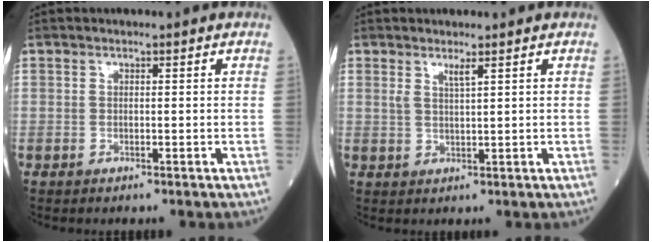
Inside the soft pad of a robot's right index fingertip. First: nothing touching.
{"total": 1.8, "force": [1.2, -0.1, 1.3], "torque": [-0.027, -0.005, 0.024]}